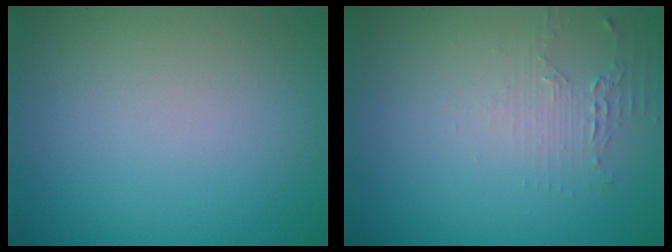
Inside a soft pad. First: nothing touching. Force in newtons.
{"total": 1.5, "press": 1.5, "slide": 0.4}